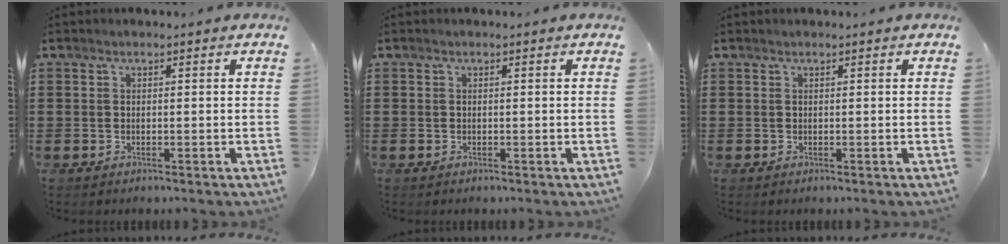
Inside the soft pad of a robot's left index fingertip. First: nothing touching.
{"total": 0.0}
{"total": 0.0}